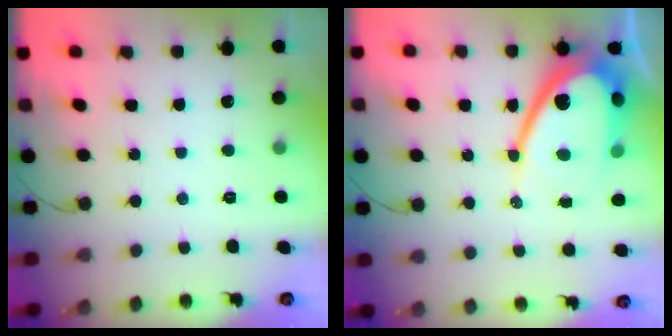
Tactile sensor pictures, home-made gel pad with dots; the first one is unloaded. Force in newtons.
{"total": 17.9, "press": 17.8, "slide": 1.1}